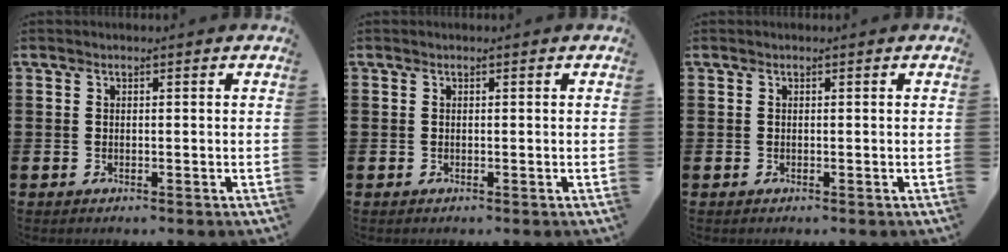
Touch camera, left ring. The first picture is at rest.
{"total": 0.0}
{"total": 0.0}